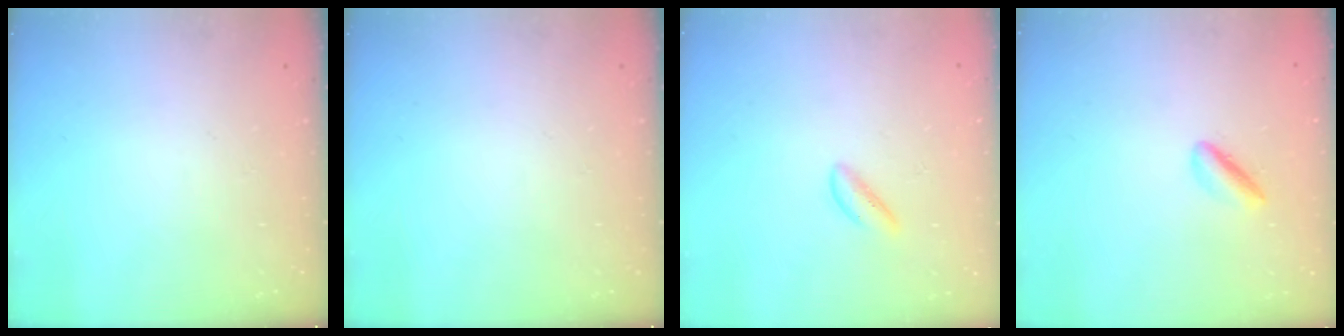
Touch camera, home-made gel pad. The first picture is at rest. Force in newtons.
{"total": 0.0}
{"total": 1.7, "press": 1.6, "slide": 0.7}
{"total": 2.1, "press": 2.0, "slide": 0.5}